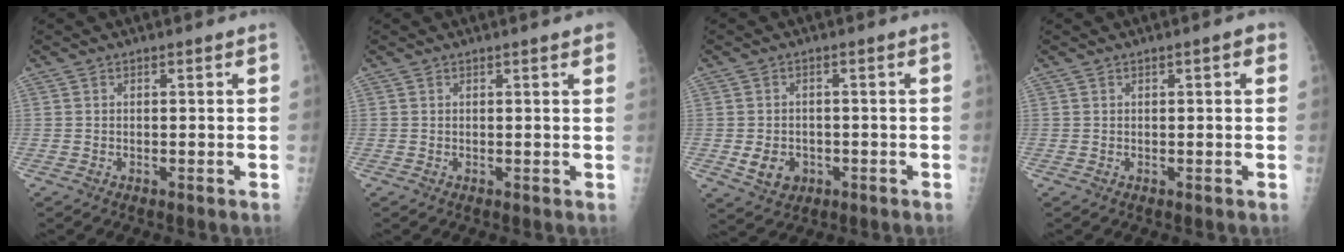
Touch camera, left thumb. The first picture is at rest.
{"total": 3.2, "force": [2.2, 0.3, 2.3], "torque": [-0.023, 0.003, 0.019]}
{"total": 5.0, "force": [-1.2, 4.1, 2.6], "torque": [-0.032, 0.003, -0.010]}
{"total": 1.8, "force": [0.7, 0.5, 1.6], "torque": [-0.018, 0.002, 0.007]}